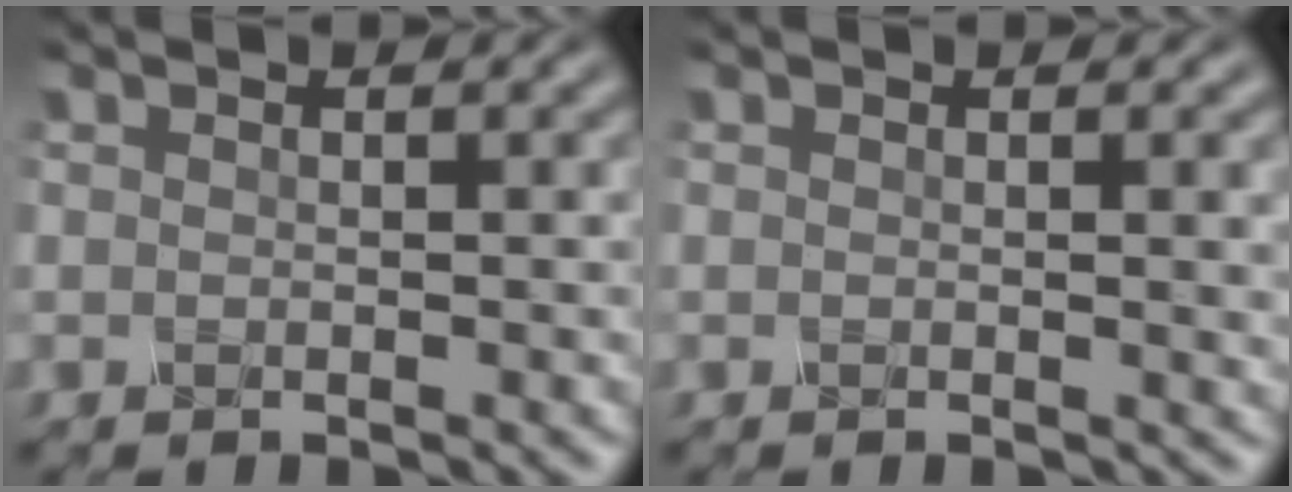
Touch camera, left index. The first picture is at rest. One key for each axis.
{"total": 2.3, "fx": 0.3, "fy": 0.7, "fz": 2.2, "tx": -0.018, "ty": 0.000, "tz": 0.000}